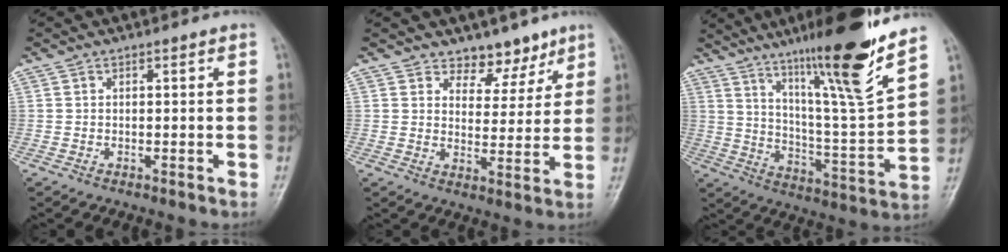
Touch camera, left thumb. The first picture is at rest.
{"total": 6.7, "force": [5.1, 3.8, 1.8], "torque": [0.014, -0.034, 0.080]}
{"total": 20.8, "force": [14.4, 0.7, 15.0], "torque": [-0.210, -0.079, 0.239]}